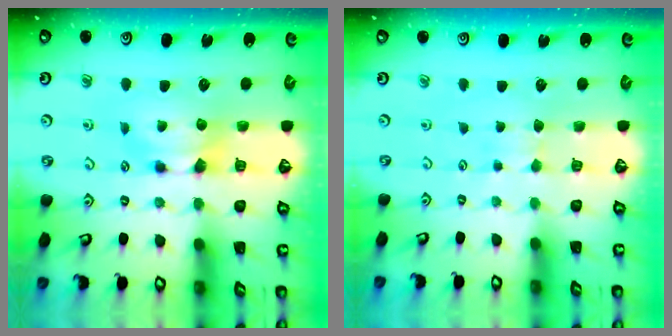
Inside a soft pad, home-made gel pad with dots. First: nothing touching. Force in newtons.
{"total": 2.8, "press": 2.8, "slide": 0.2}